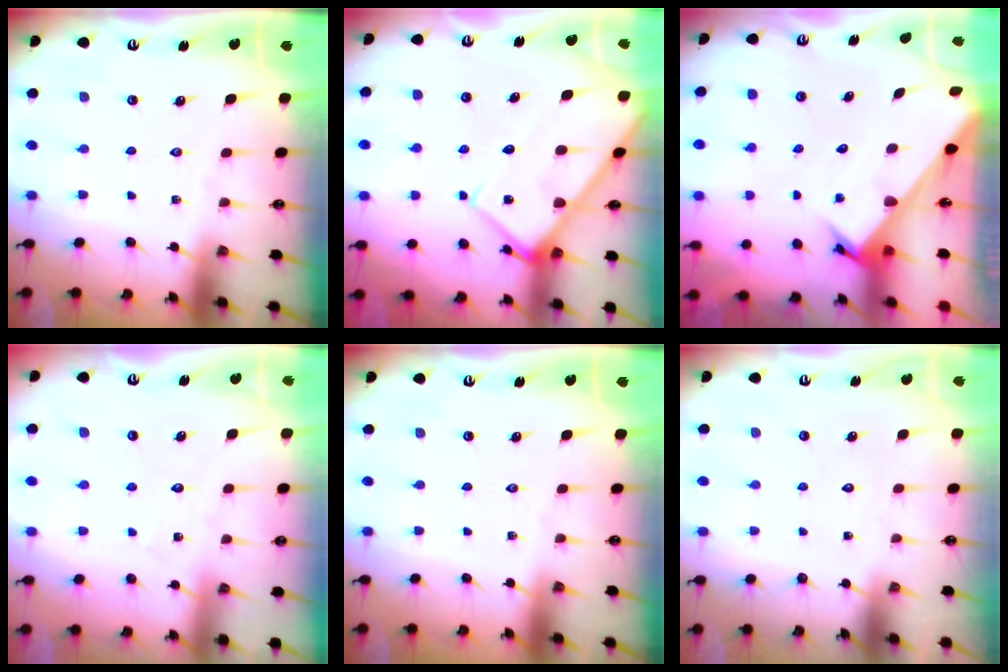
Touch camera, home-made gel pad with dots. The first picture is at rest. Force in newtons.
{"total": 9.3, "press": 9.2, "slide": 1.0}
{"total": 2.6, "press": 2.6, "slide": 0.2}
{"total": 3.8, "press": 3.8, "slide": 0.4}
{"total": 0.0}
{"total": 1.5, "press": 1.5, "slide": 0.0}